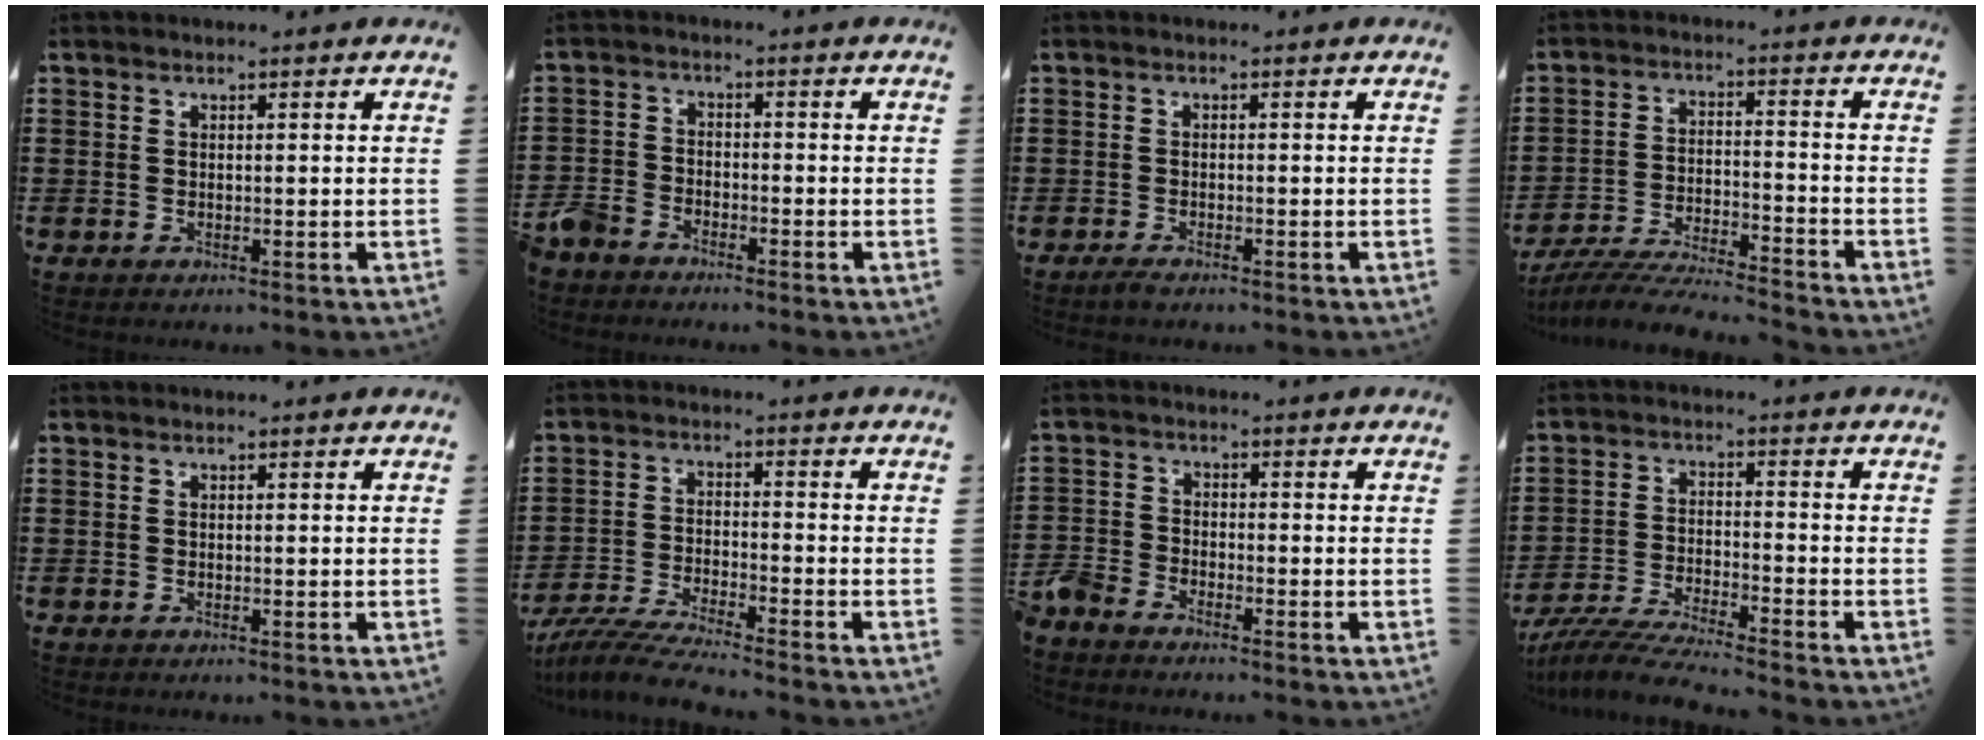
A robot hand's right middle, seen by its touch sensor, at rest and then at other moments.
{"total": 3.9, "force": [-3.6, 1.4, 0.7], "torque": [-0.042, -0.005, -0.081]}
{"total": 1.0, "force": [-0.8, 0.2, 0.6], "torque": [-0.012, -0.004, -0.016]}
{"total": 6.8, "force": [-6.6, 0.2, 1.7], "torque": [-0.041, -0.001, -0.130]}
{"total": 0.0}
{"total": 6.0, "force": [-5.7, -0.2, 2.0], "torque": [-0.050, -0.014, -0.114]}
{"total": 3.4, "force": [-3.3, 0.7, 0.4], "torque": [-0.039, -0.006, -0.076]}
{"total": 6.4, "force": [-6.1, -0.2, 1.9], "torque": [-0.047, -0.012, -0.122]}